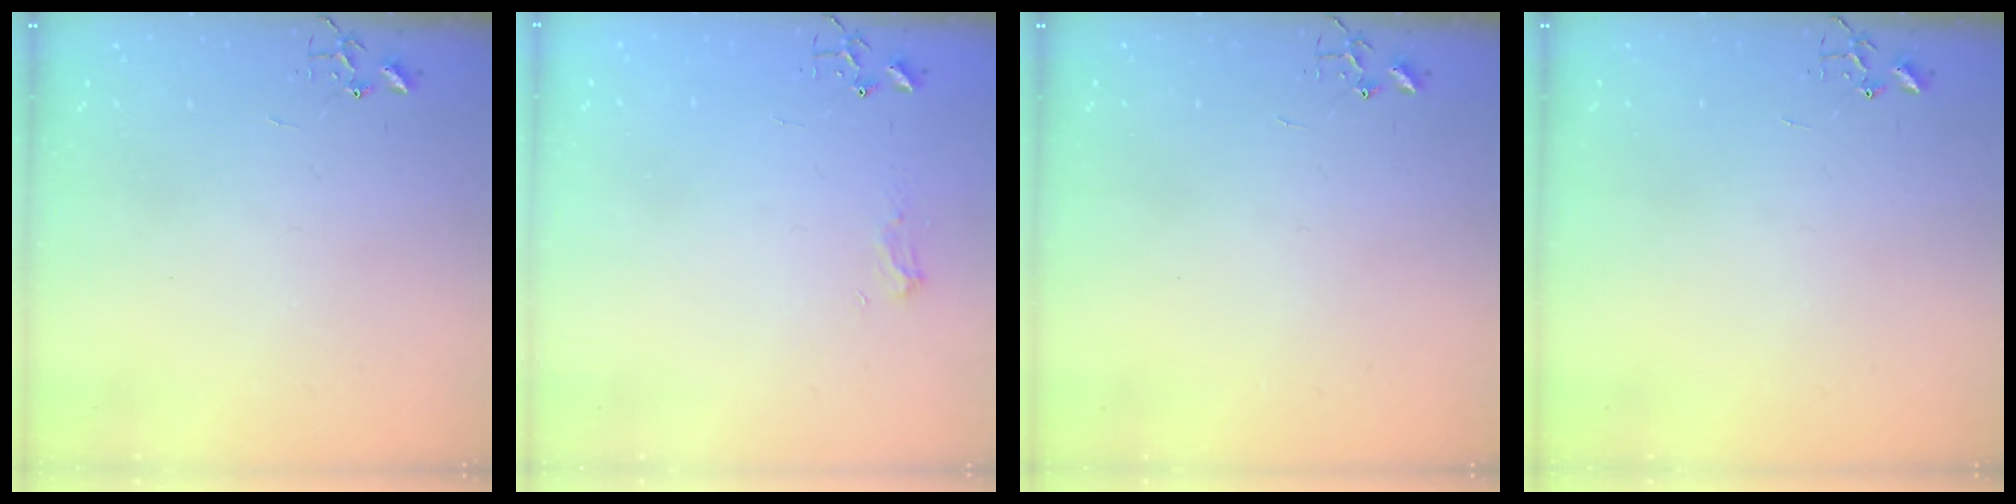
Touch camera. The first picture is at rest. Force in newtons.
{"total": 5.9, "press": 5.9, "slide": 0.6}
{"total": 0.0}
{"total": 0.0}